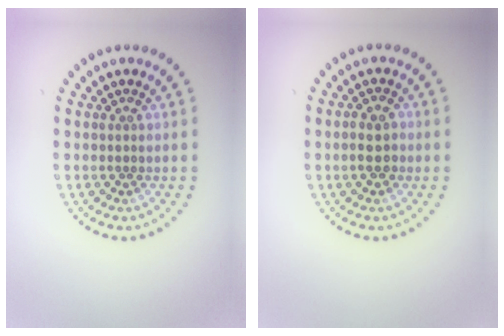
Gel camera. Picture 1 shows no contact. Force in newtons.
{"total": 2.1, "press": 2.1, "slide": 0.5}